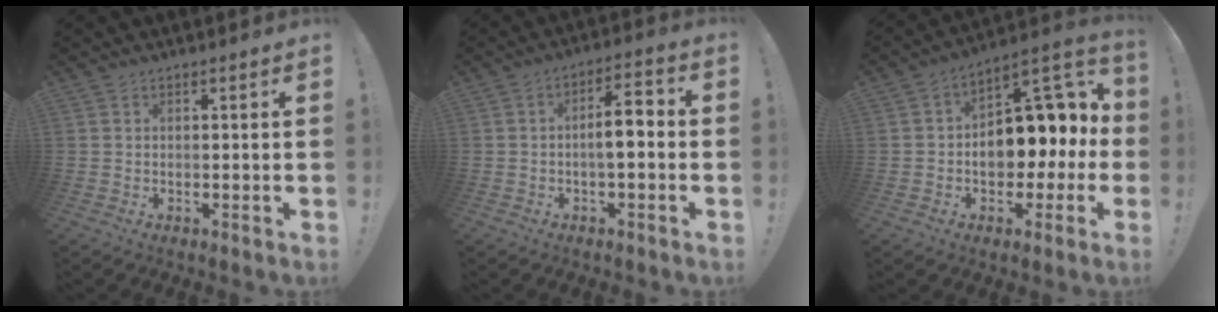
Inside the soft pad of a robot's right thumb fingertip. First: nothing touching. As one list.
[{"total": 7.8, "force": [-1.1, 2.8, 7.2], "torque": [-0.110, 0.011, -0.021]}, {"total": 13.6, "force": [0.4, 9.1, 10.0], "torque": [-0.125, -0.001, 0.015]}]